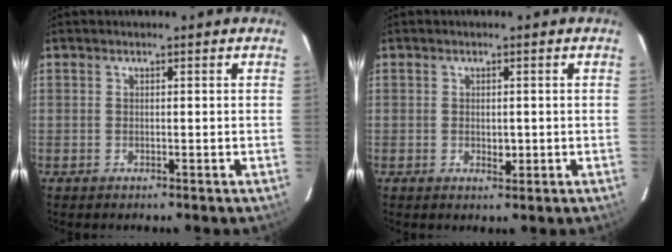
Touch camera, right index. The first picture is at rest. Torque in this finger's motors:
{"motor_torque": [0.26, 0.20, 0.00, 0.00]}